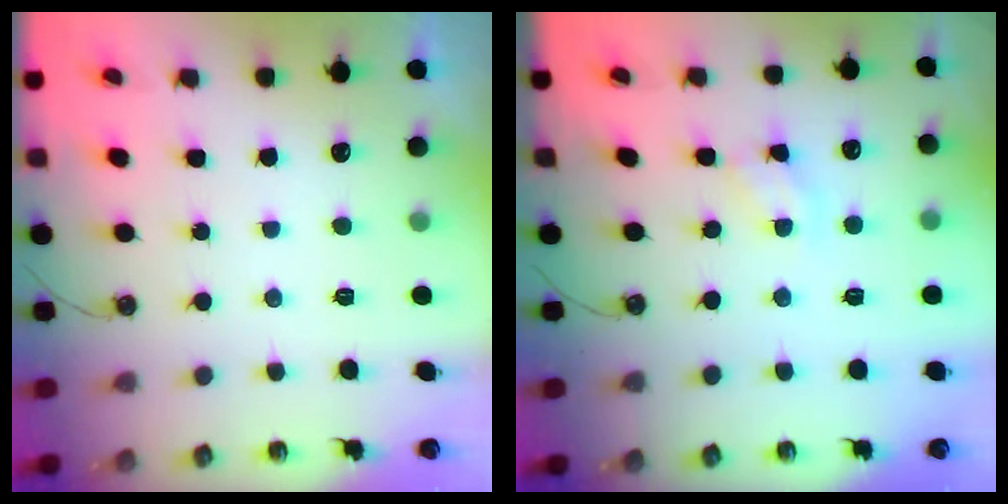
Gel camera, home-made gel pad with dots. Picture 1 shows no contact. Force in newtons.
{"total": 4.4, "press": 4.3, "slide": 0.5}